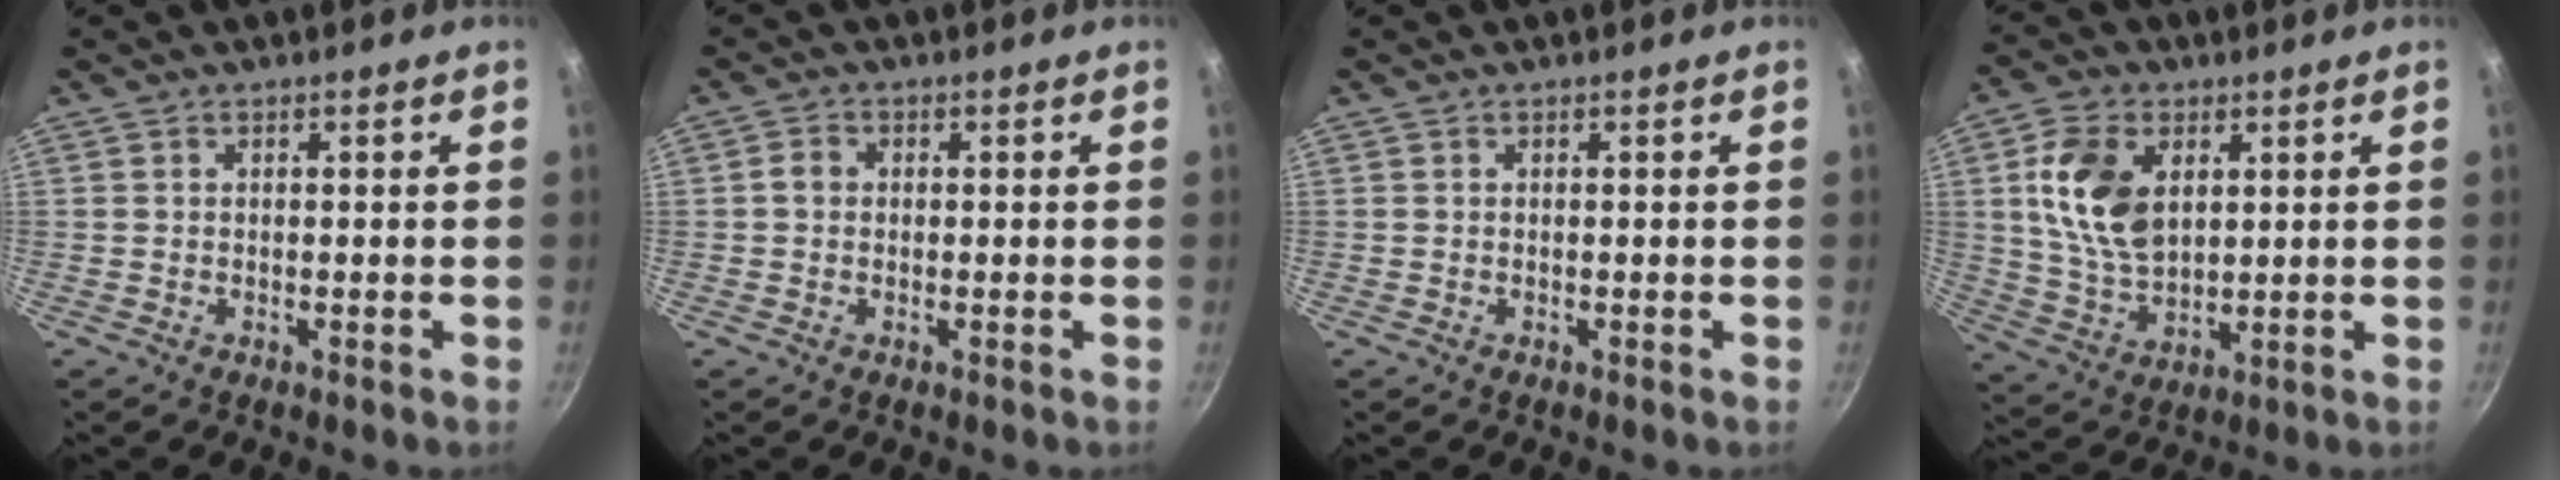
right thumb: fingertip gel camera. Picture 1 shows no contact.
{"total": 2.0, "force": [0.0, 1.7, 1.0], "torque": [-0.015, 0.009, -0.004]}
{"total": 0.0}
{"total": 13.2, "force": [3.4, 8.5, 9.6], "torque": [-0.165, -0.017, 0.071]}